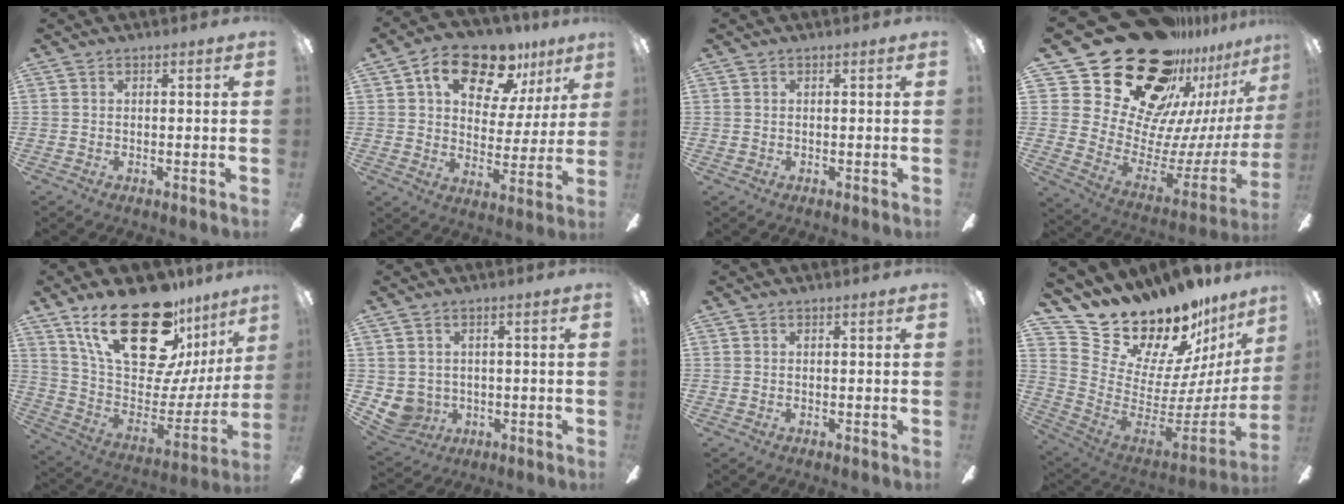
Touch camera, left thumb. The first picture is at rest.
{"total": 16.2, "force": [10.1, 8.6, 9.4], "torque": [-0.147, -0.045, 0.172]}
{"total": 0.5, "force": [0.3, 0.4, -0.1], "torque": [0.003, 0.004, 0.004]}
{"total": 33.7, "force": [22.8, 17.3, 17.8], "torque": [-0.277, -0.200, 0.460]}
{"total": 28.5, "force": [17.7, 12.4, 18.5], "torque": [-0.315, -0.122, 0.315]}
{"total": 5.1, "force": [0.4, 5.0, 0.8], "torque": [-0.042, -0.008, 0.009]}
{"total": 0.0}
{"total": 18.1, "force": [16.8, 6.0, 3.2], "torque": [-0.081, -0.156, 0.319]}